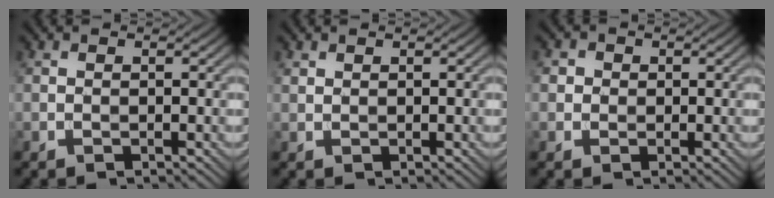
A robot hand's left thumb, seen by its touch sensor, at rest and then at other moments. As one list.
[{"total": 0.6, "force": [0.5, 0.2, 0.2], "torque": [-0.010, 0.000, 0.013]}, {"total": 2.0, "force": [0.4, 1.9, 0.6], "torque": [-0.011, -0.004, 0.003]}]